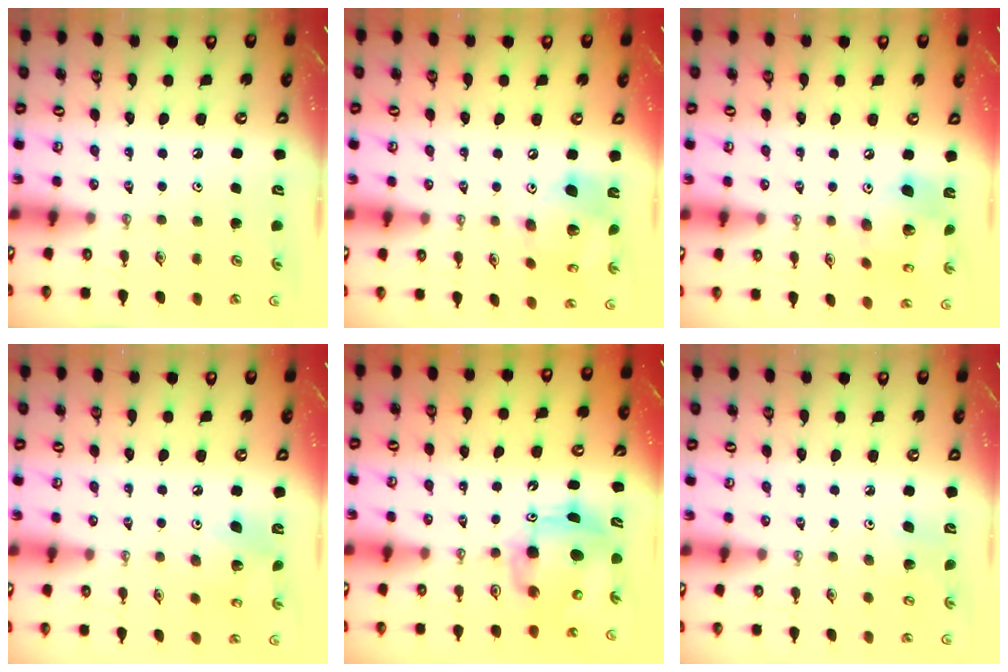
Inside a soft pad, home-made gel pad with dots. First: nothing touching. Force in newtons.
{"total": 14.7, "press": 14.3, "slide": 3.2}
{"total": 14.4, "press": 14.3, "slide": 1.9}
{"total": 7.8, "press": 7.7, "slide": 0.5}
{"total": 9.0, "press": 8.9, "slide": 1.5}
{"total": 3.8, "press": 3.8, "slide": 0.3}